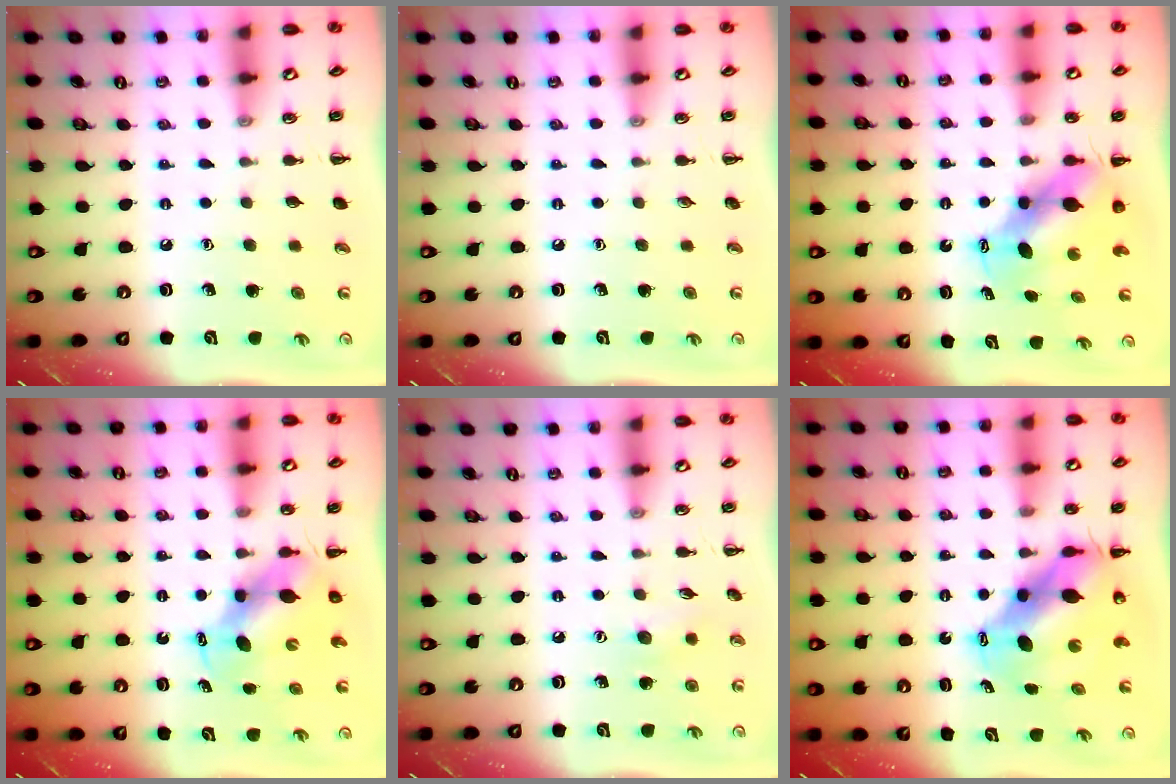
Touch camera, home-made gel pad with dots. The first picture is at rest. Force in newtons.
{"total": 0.0}
{"total": 6.6, "press": 6.5, "slide": 1.3}
{"total": 5.8, "press": 5.8, "slide": 0.9}
{"total": 5.5, "press": 5.3, "slide": 1.4}
{"total": 10.1, "press": 9.8, "slide": 2.6}